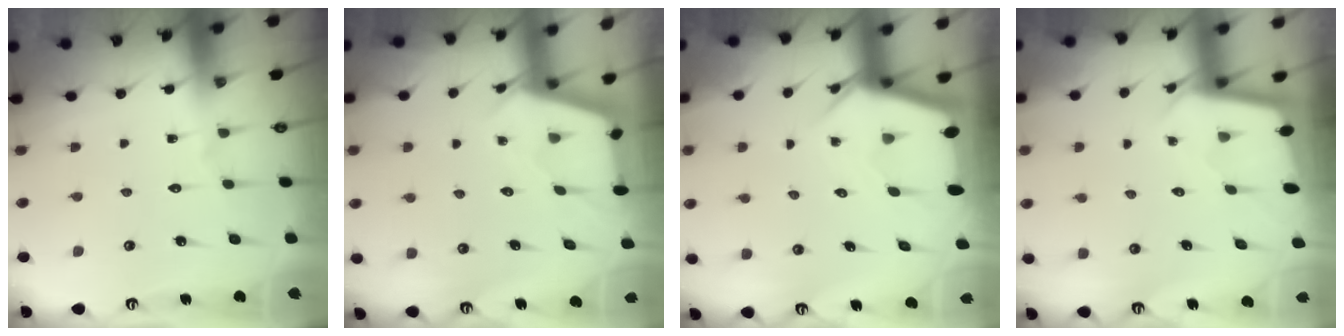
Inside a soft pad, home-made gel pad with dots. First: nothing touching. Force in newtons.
{"total": 2.6, "press": 2.6, "slide": 0.4}
{"total": 4.7, "press": 4.6, "slide": 0.3}
{"total": 1.9, "press": 1.9, "slide": 0.1}